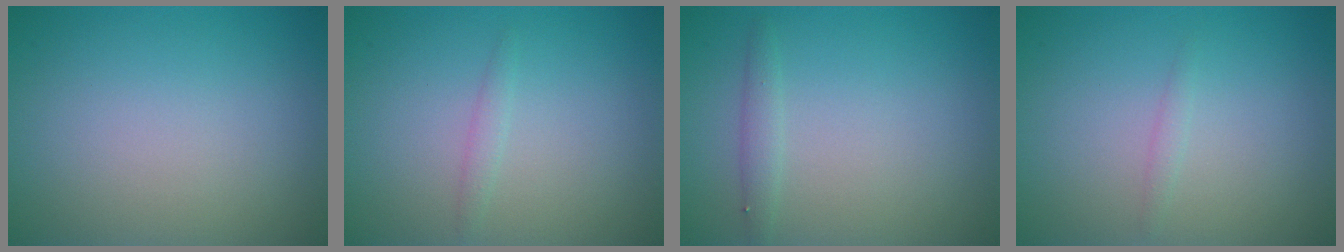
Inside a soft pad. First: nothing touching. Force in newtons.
{"total": 0.9, "press": 0.9, "slide": 0.1}
{"total": 1.1, "press": 1.1, "slide": 0.1}
{"total": 0.6, "press": 0.6, "slide": 0.0}